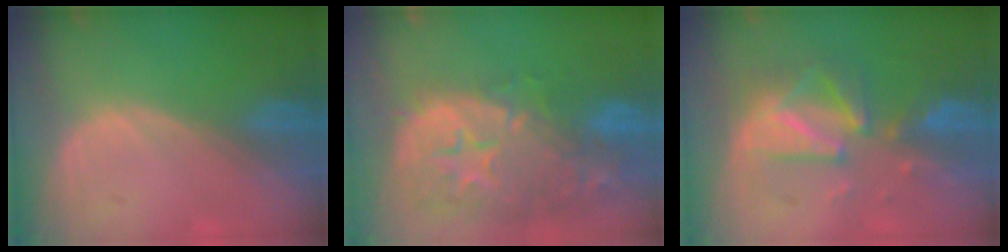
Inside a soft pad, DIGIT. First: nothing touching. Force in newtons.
{"total": 14.9, "press": 12.0, "slide": 8.9}
{"total": 8.0, "press": 8.0, "slide": 0.6}